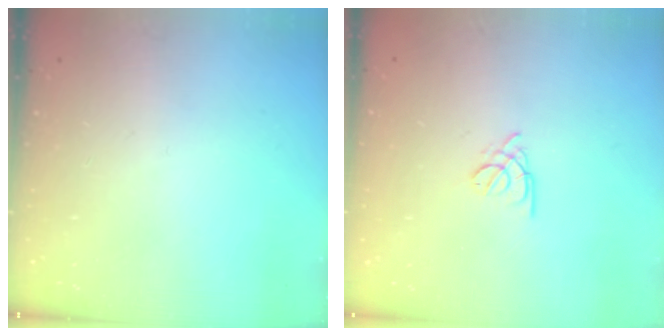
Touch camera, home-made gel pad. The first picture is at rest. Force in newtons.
{"total": 1.8, "press": 1.7, "slide": 0.5}